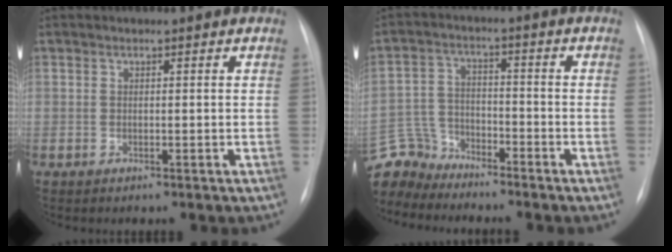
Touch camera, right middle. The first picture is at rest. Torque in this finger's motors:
{"motor_torque": [0.07, -0.01, 0.01, -0.06]}